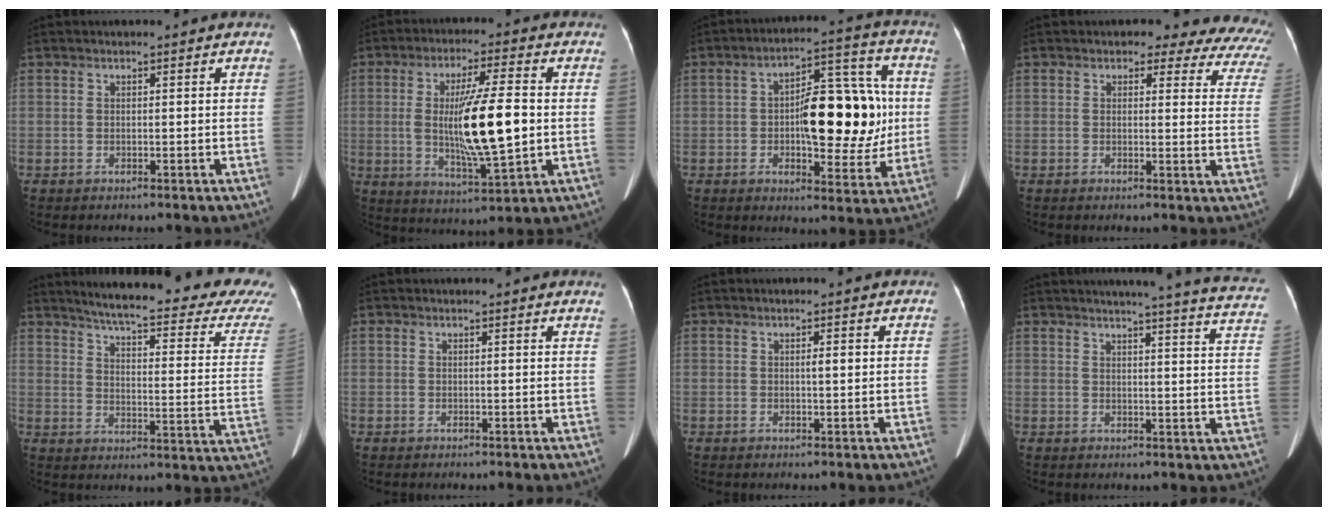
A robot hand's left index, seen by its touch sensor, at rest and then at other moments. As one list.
[{"total": 13.9, "force": [-0.2, 1.5, 13.8], "torque": [-0.254, -0.012, -0.001]}, {"total": 15.1, "force": [0.1, 6.1, 13.8], "torque": [-0.197, 0.032, 0.007]}, {"total": 13.4, "force": [11.0, 5.4, 5.3], "torque": [-0.032, -0.019, 0.088]}, {"total": 25.6, "force": [22.9, 1.5, 11.3], "torque": [-0.158, -0.083, 0.269]}, {"total": 1.5, "force": [1.4, -0.1, 0.4], "torque": [-0.016, -0.005, 0.005]}, {"total": 1.1, "force": [0.3, 0.1, 1.1], "torque": [-0.019, 0.001, 0.004]}, {"total": 20.6, "force": [18.5, 0.5, 9.0], "torque": [-0.111, -0.061, 0.196]}]